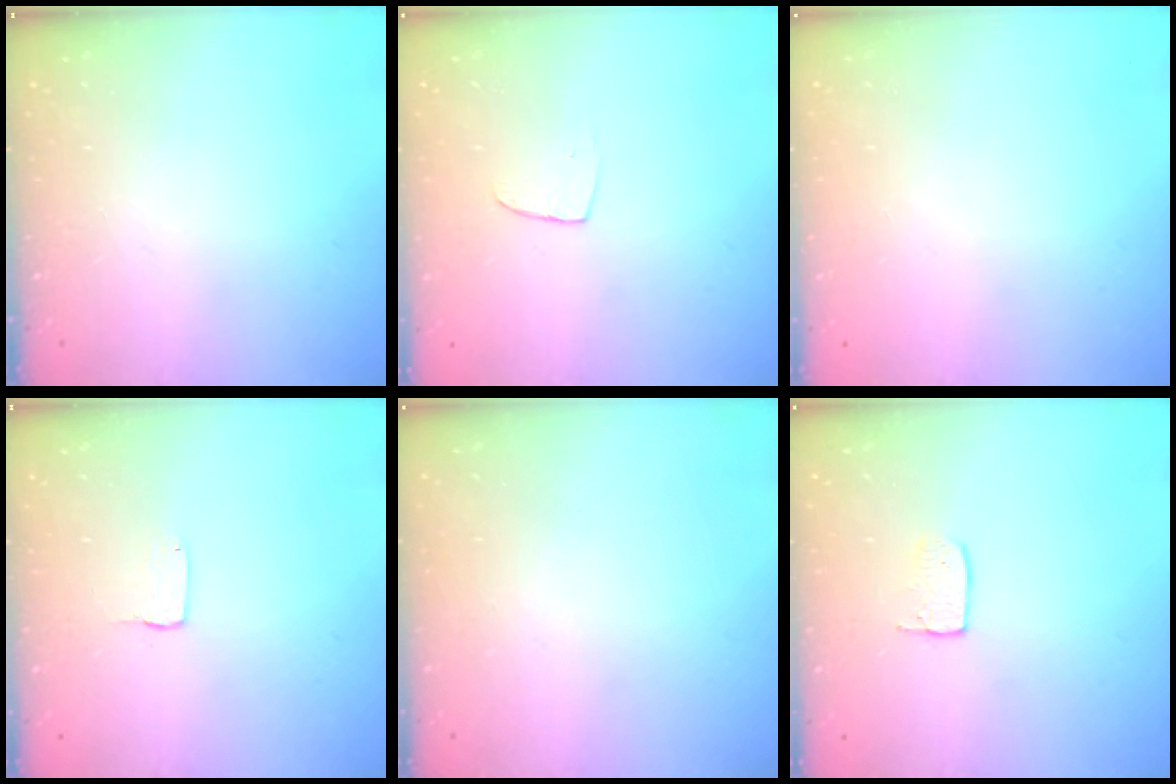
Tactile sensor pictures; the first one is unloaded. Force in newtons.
{"total": 3.1, "press": 3.1, "slide": 0.2}
{"total": 0.5, "press": 0.5, "slide": 0.1}
{"total": 1.0, "press": 1.0, "slide": 0.1}
{"total": 0.0}
{"total": 3.6, "press": 3.6, "slide": 0.2}